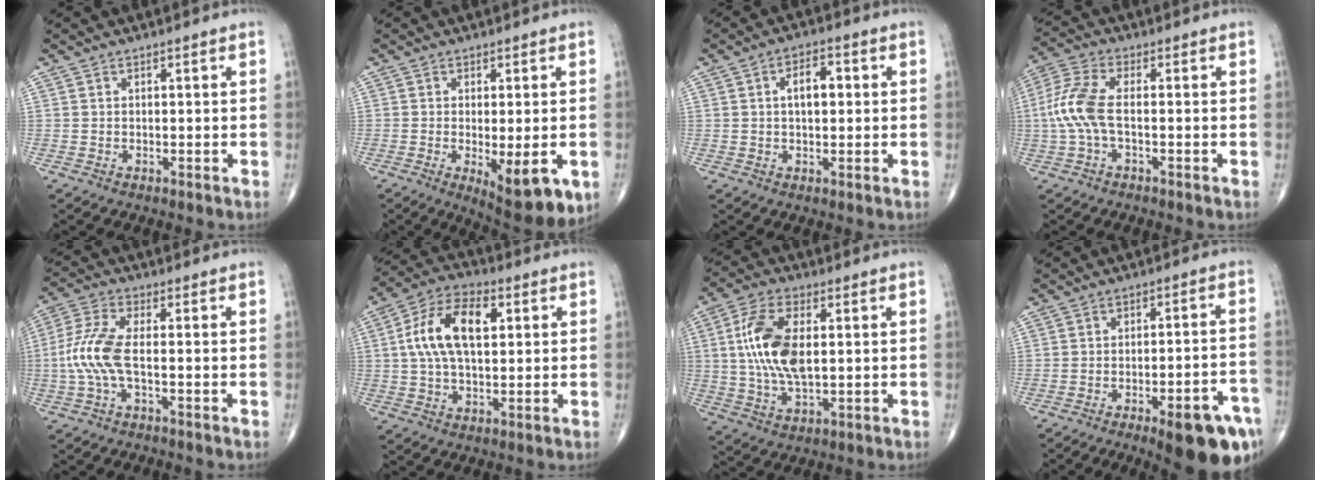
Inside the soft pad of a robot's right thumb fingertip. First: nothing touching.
{"total": 10.6, "force": [-3.1, 3.5, 9.5], "torque": [-0.131, -0.021, -0.036]}
{"total": 5.5, "force": [0.8, 2.9, 4.6], "torque": [-0.068, 0.011, 0.009]}
{"total": 8.0, "force": [-0.8, 3.2, 7.3], "torque": [-0.190, 0.019, -0.022]}
{"total": 8.1, "force": [-1.3, 2.7, 7.5], "torque": [-0.195, 0.018, -0.031]}
{"total": 13.4, "force": [2.6, 7.2, 11.0], "torque": [-0.204, 0.019, 0.043]}
{"total": 12.9, "force": [1.6, 6.2, 11.2], "torque": [-0.233, 0.002, 0.032]}
{"total": 15.3, "force": [-8.6, 4.2, 12.0], "torque": [-0.108, 0.048, -0.107]}